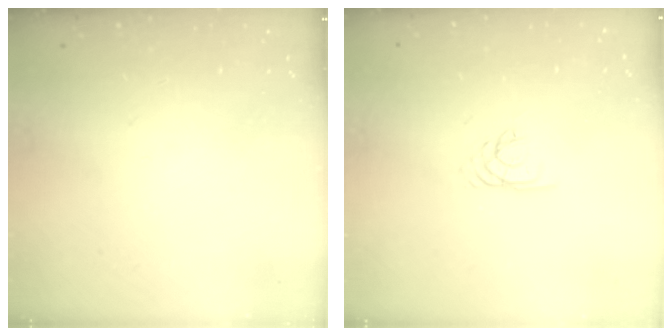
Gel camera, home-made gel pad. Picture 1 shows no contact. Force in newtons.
{"total": 1.9, "press": 1.9, "slide": 0.2}